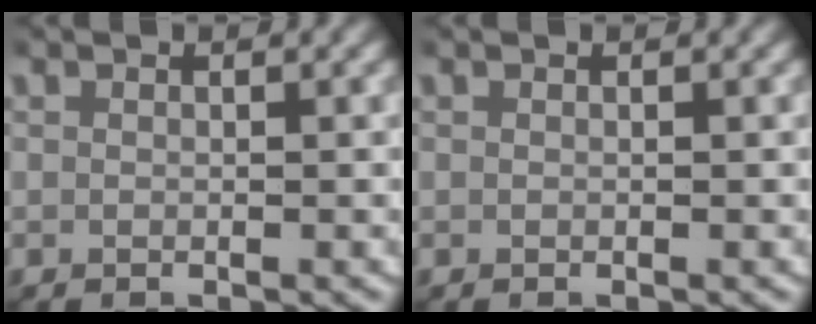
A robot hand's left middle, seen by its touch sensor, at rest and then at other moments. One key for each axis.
{"total": 0.0}